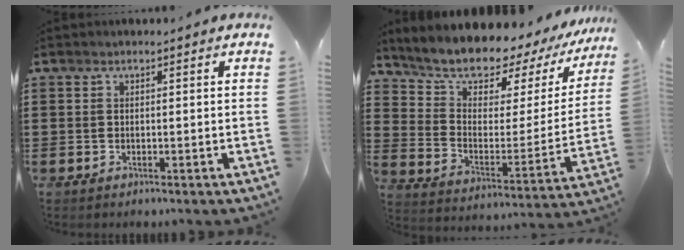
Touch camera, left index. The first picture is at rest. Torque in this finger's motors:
{"motor_torque": [2.14, 0.00, 1.05, 0.21]}